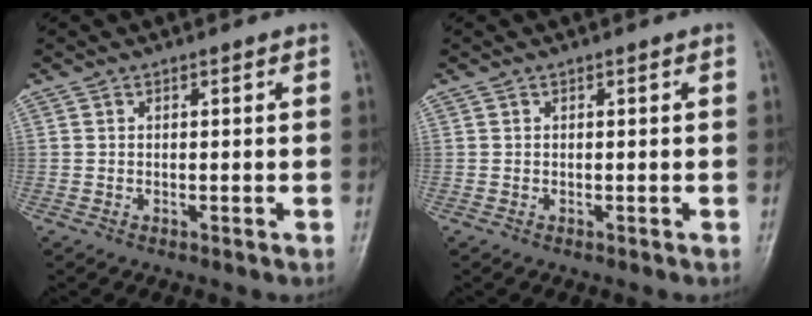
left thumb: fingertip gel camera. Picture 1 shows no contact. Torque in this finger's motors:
{"motor_torque": [0.00, 0.00, 0.00, 0.00, 0.00]}